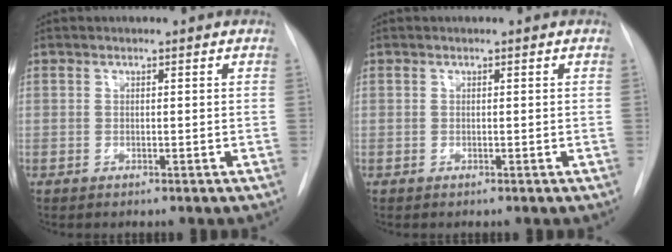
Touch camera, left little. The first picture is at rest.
{"total": 0.0}